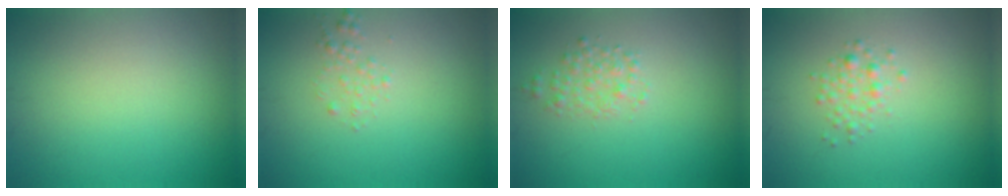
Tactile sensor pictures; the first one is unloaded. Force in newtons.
{"total": 0.9, "press": 0.9, "slide": 0.1}
{"total": 1.6, "press": 1.6, "slide": 0.0}
{"total": 1.5, "press": 1.5, "slide": 0.0}